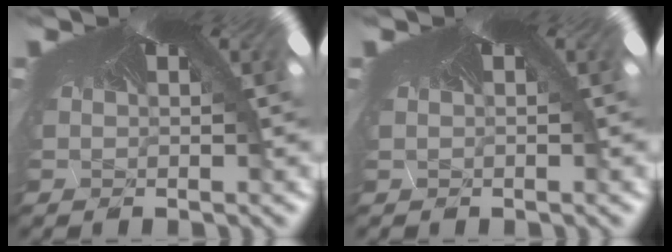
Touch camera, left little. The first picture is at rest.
{"total": 0.5, "force": [-0.3, 0.4, 0.0], "torque": [-0.007, -0.004, -0.001]}